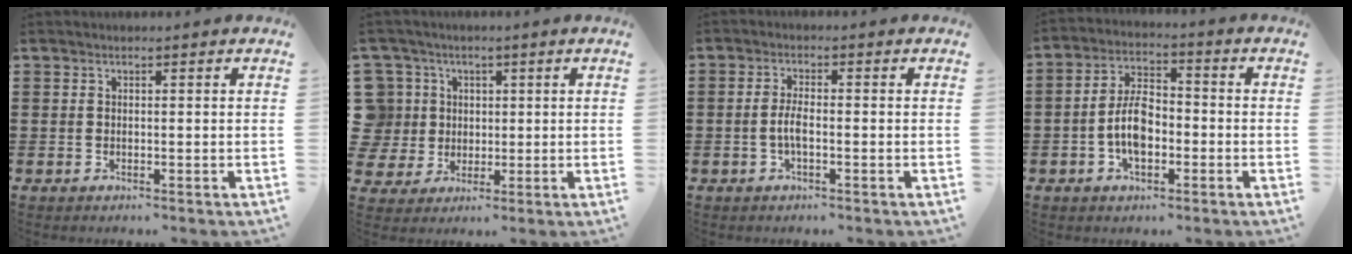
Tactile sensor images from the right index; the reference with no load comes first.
{"total": 7.8, "force": [1.4, 7.5, 1.3], "torque": [-0.079, 0.007, 0.025]}
{"total": 3.1, "force": [-0.8, 0.9, 2.9], "torque": [-0.069, -0.003, -0.020]}
{"total": 7.0, "force": [-1.8, 3.6, 5.7], "torque": [-0.127, 0.002, -0.038]}